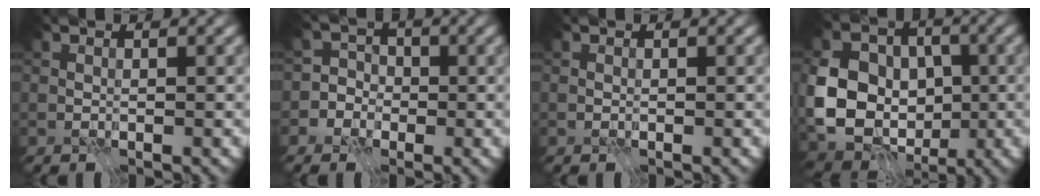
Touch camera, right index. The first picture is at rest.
{"total": 3.8, "force": [-1.9, 3.2, 0.3], "torque": [0.028, 0.012, -0.058]}
{"total": 0.0}
{"total": 10.6, "force": [-1.4, 8.4, 6.3], "torque": [-0.102, -0.006, -0.036]}